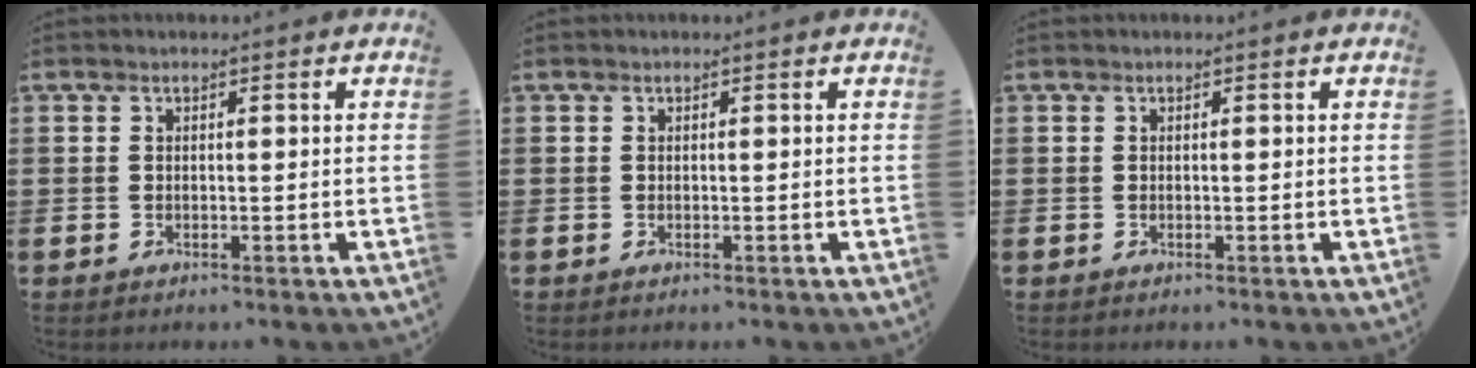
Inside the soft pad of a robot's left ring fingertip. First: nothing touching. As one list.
[{"total": 0.0}, {"total": 0.0}]